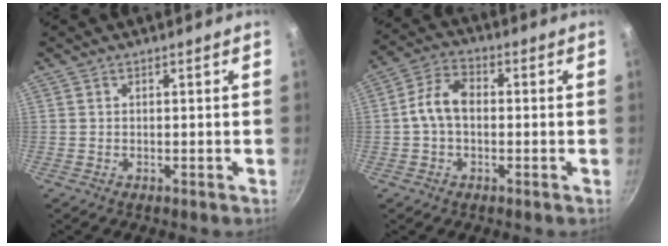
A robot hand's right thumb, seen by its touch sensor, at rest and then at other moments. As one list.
[{"total": 7.5, "force": [-0.3, 4.9, 5.7], "torque": [-0.103, 0.024, -0.014]}]